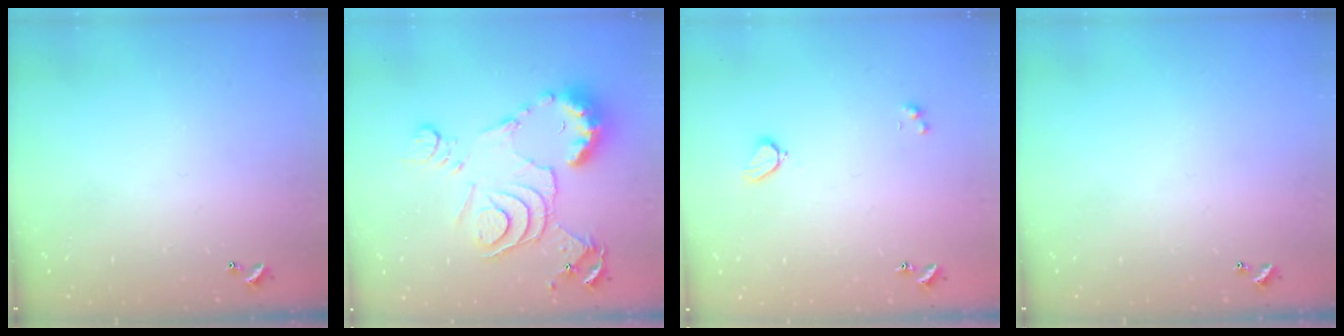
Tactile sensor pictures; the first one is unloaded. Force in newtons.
{"total": 15.2, "press": 15.1, "slide": 1.6}
{"total": 2.0, "press": 1.9, "slide": 0.6}
{"total": 0.0}